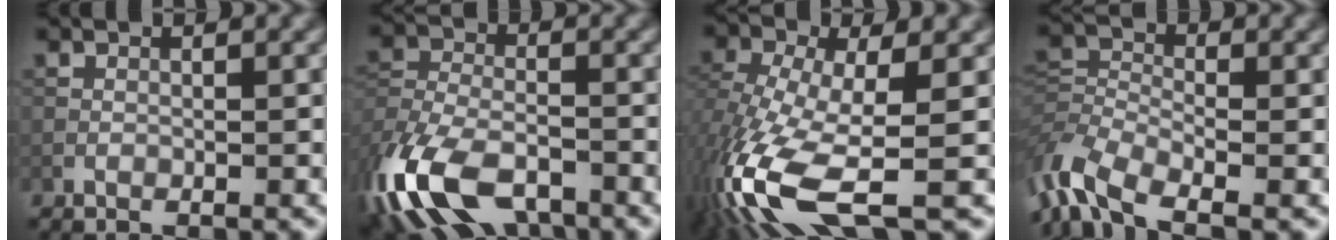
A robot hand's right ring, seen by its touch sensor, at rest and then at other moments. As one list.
[{"total": 13.3, "force": [-8.6, 6.9, 7.5], "torque": [-0.169, -0.028, -0.148]}, {"total": 12.0, "force": [-5.2, 4.7, 9.8], "torque": [-0.232, -0.026, -0.097]}, {"total": 7.0, "force": [-4.4, 3.4, 4.3], "torque": [-0.093, -0.003, -0.099]}]